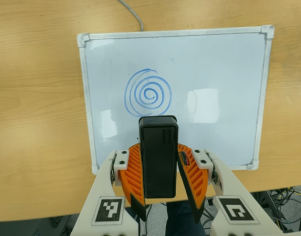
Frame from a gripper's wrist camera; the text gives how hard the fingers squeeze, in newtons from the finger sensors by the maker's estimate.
{"total": 5.2, "left": 4.9, "right": 5.5}